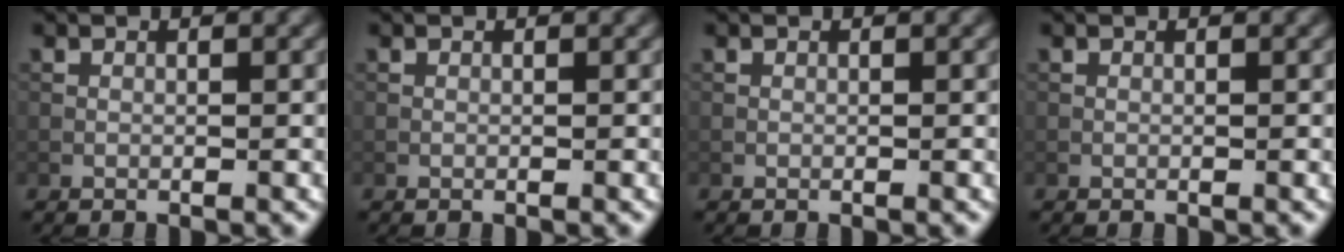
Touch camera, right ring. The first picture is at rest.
{"total": 0.0}
{"total": 0.0}
{"total": 0.0}